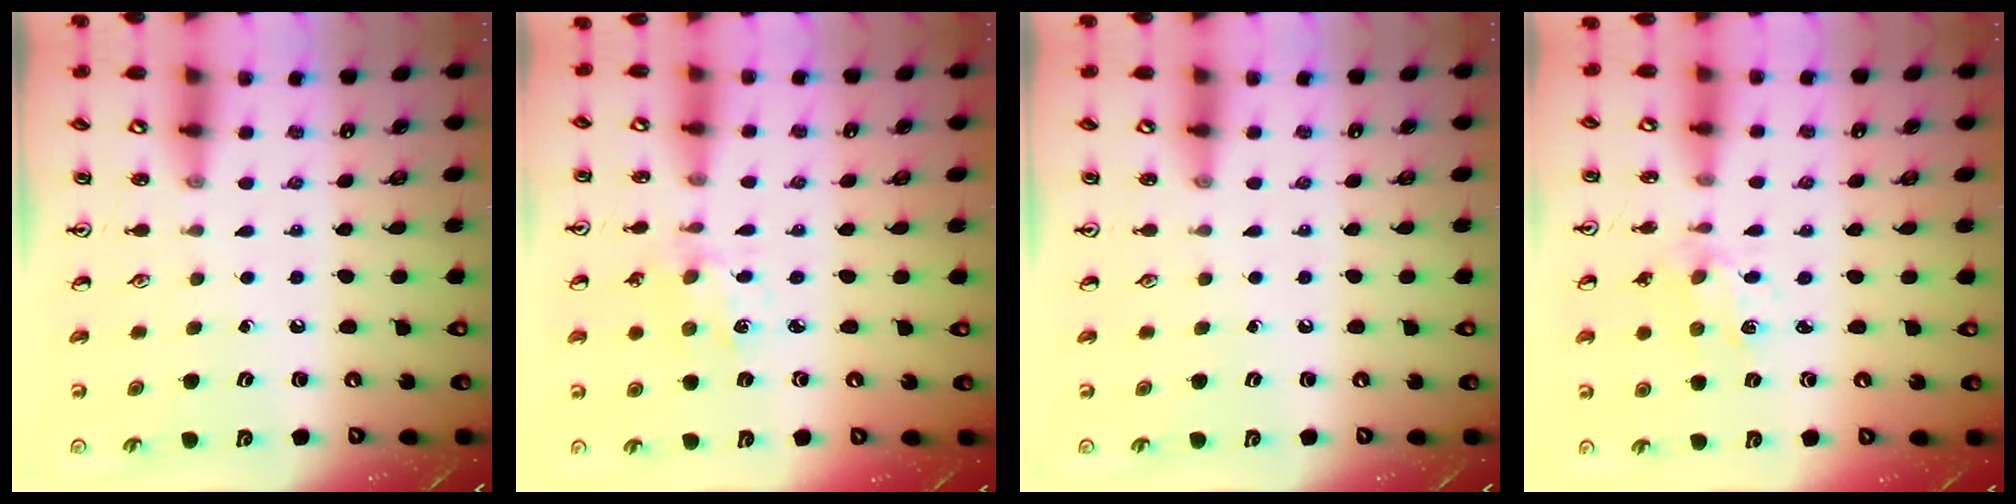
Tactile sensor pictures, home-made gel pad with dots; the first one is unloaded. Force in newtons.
{"total": 1.4, "press": 1.4, "slide": 0.3}
{"total": 0.0}
{"total": 2.1, "press": 2.1, "slide": 0.3}